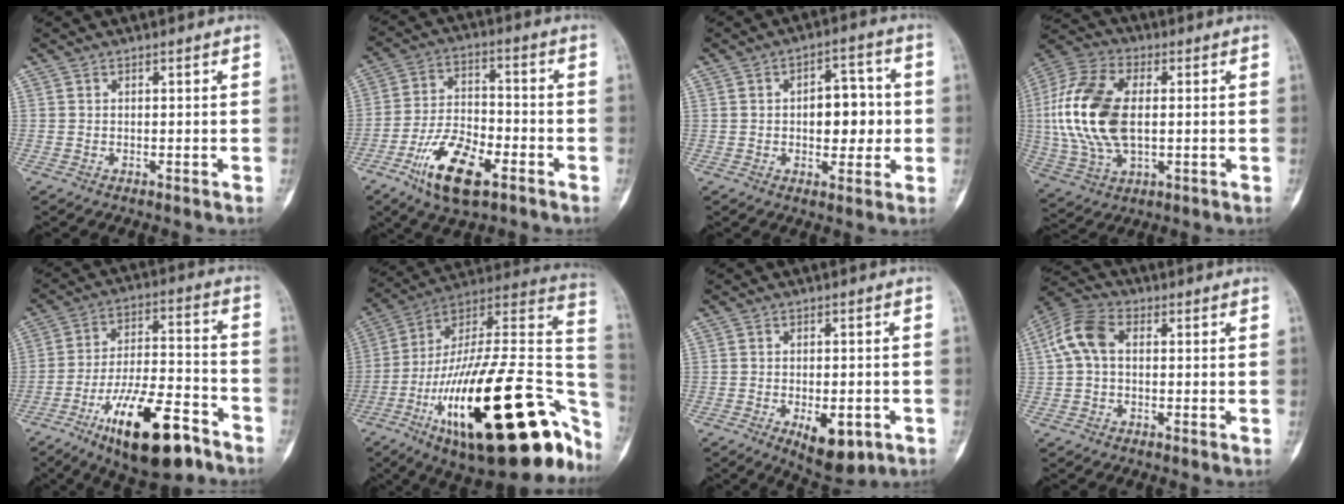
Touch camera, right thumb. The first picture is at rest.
{"total": 13.6, "force": [-7.0, 5.9, 10.0], "torque": [-0.181, 0.026, -0.124]}
{"total": 9.3, "force": [-0.1, 5.6, 7.5], "torque": [-0.065, 0.017, -0.002]}
{"total": 18.7, "force": [0.8, 10.6, 15.4], "torque": [-0.333, 0.007, 0.019]}
{"total": 19.4, "force": [-11.2, 6.8, 14.3], "torque": [-0.240, 0.068, -0.184]}
{"total": 39.7, "force": [-14.6, 13.8, 34.3], "torque": [-0.452, 0.060, -0.232]}
{"total": 8.5, "force": [-3.3, 4.2, 6.7], "torque": [-0.080, 0.001, -0.037]}
{"total": 7.9, "force": [0.8, 5.2, 5.9], "torque": [-0.122, 0.026, 0.009]}